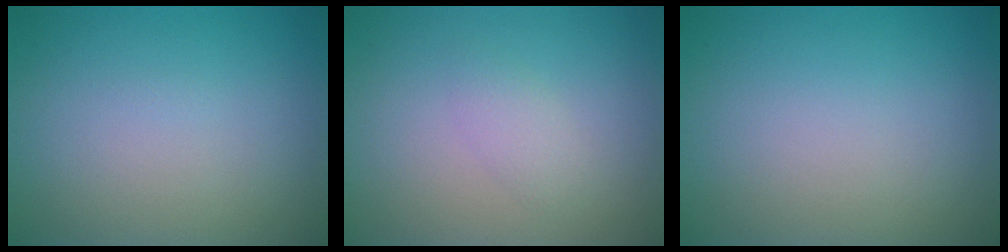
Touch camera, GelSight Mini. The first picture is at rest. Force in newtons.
{"total": 1.3, "press": 1.3, "slide": 0.1}
{"total": 0.0}